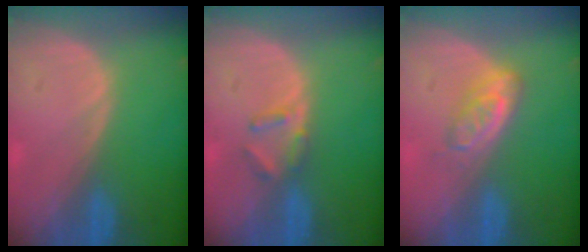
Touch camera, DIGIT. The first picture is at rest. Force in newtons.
{"total": 2.8, "press": 2.7, "slide": 0.4}
{"total": 4.7, "press": 4.3, "slide": 1.9}